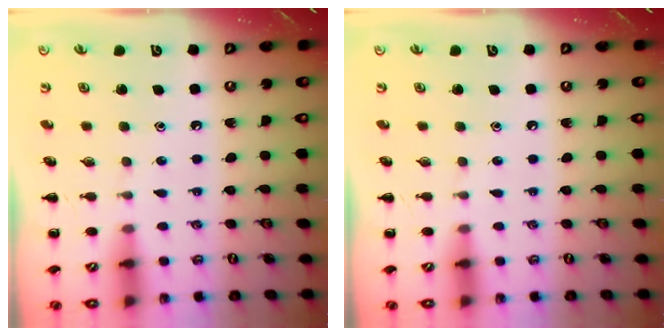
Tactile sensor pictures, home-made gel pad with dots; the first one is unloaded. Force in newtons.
{"total": 0.0}